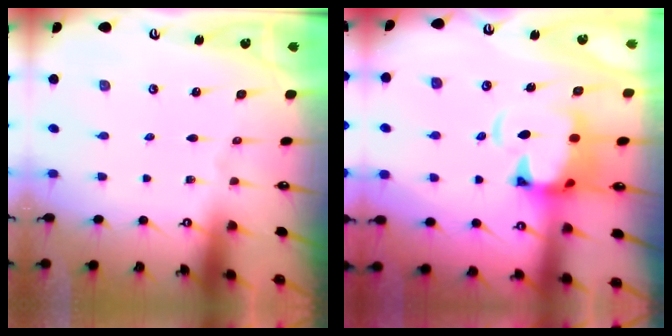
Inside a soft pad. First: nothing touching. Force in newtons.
{"total": 5.3, "press": 5.0, "slide": 1.6}